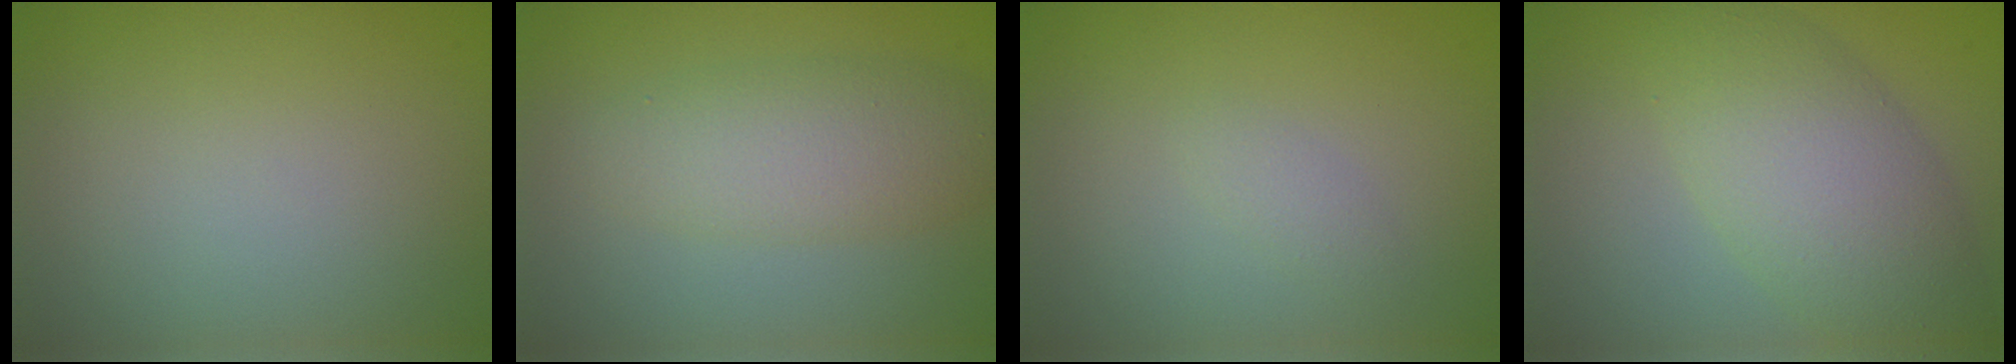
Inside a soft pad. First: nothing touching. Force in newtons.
{"total": 4.4, "press": 4.4, "slide": 0.1}
{"total": 1.0, "press": 1.0, "slide": 0.1}
{"total": 6.6, "press": 6.6, "slide": 0.3}